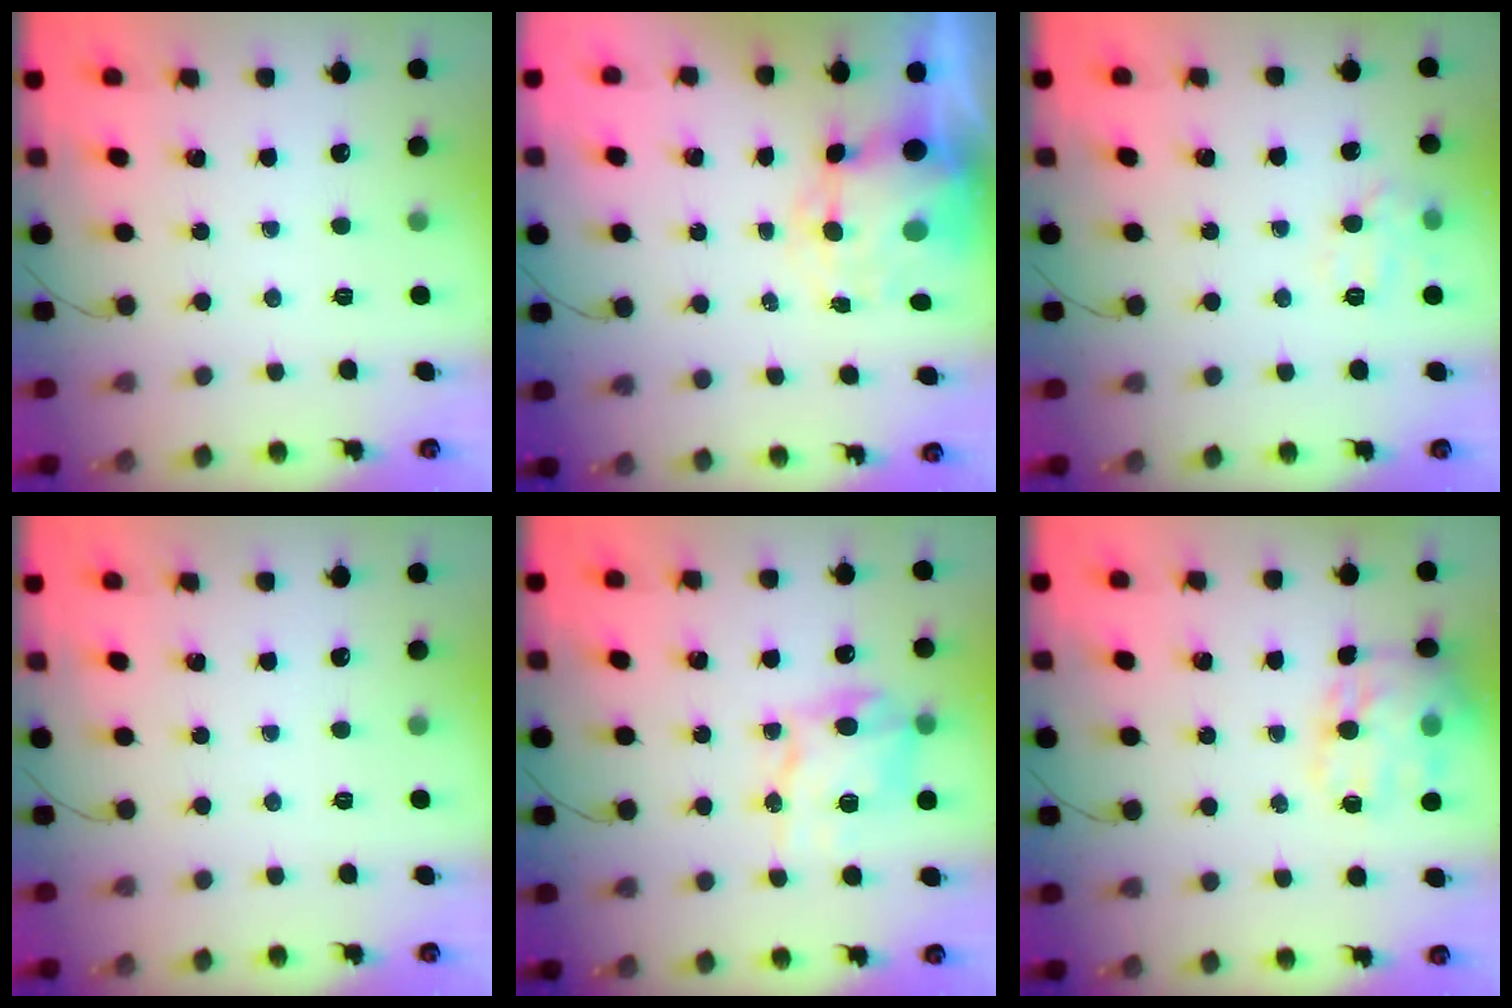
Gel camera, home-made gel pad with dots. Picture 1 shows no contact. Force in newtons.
{"total": 9.1, "press": 8.8, "slide": 2.1}
{"total": 8.0, "press": 8.0, "slide": 0.4}
{"total": 0.0}
{"total": 12.2, "press": 12.1, "slide": 0.5}
{"total": 15.0, "press": 14.9, "slide": 1.8}